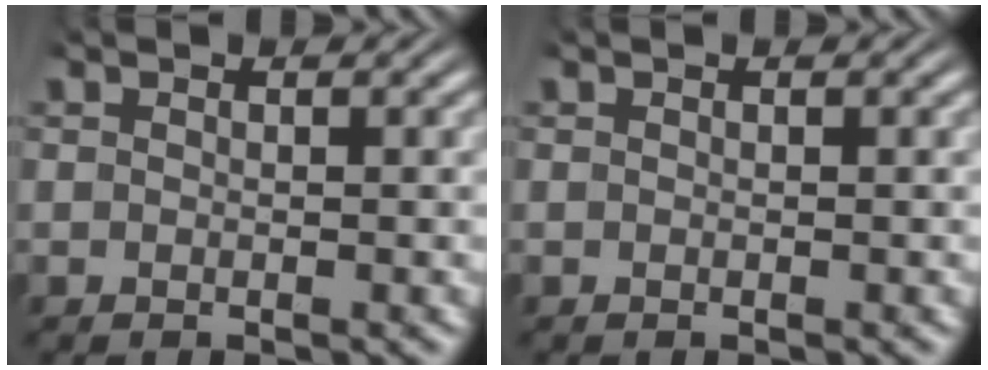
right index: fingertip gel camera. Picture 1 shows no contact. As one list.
[{"total": 0.0}]